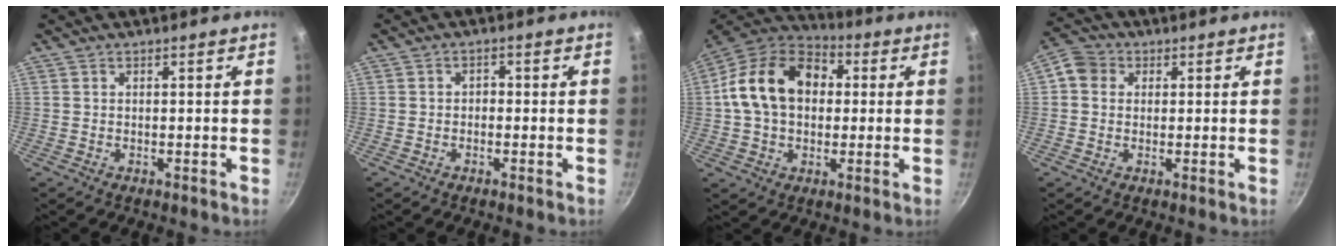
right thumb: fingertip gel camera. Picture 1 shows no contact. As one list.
[{"total": 1.4, "force": [-0.5, 1.1, 0.7], "torque": [-0.007, 0.008, -0.013]}, {"total": 17.9, "force": [2.1, 13.1, 12.1], "torque": [-0.184, 0.035, 0.020]}, {"total": 4.9, "force": [0.8, 4.4, 2.1], "torque": [-0.017, 0.007, -0.003]}]